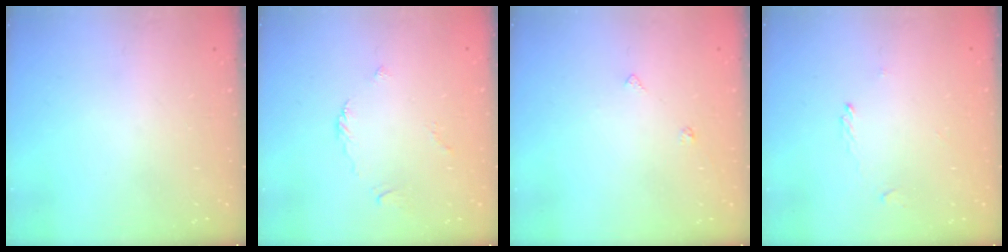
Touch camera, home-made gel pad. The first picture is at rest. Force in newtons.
{"total": 2.7, "press": 2.7, "slide": 0.5}
{"total": 4.4, "press": 4.3, "slide": 1.0}
{"total": 1.4, "press": 1.3, "slide": 0.2}